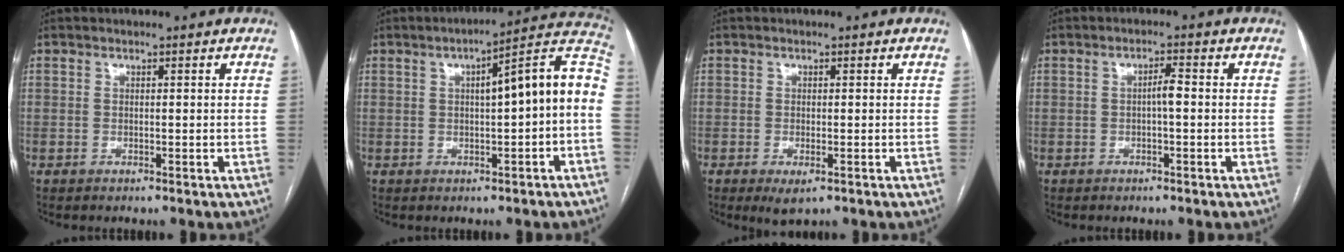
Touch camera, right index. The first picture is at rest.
{"total": 12.5, "force": [0.5, 1.5, 12.4], "torque": [-0.165, 0.041, 0.003]}
{"total": 2.9, "force": [-1.4, 1.0, 2.3], "torque": [-0.034, -0.004, -0.015]}
{"total": 2.2, "force": [-0.2, 0.3, 2.1], "torque": [-0.035, 0.004, -0.005]}